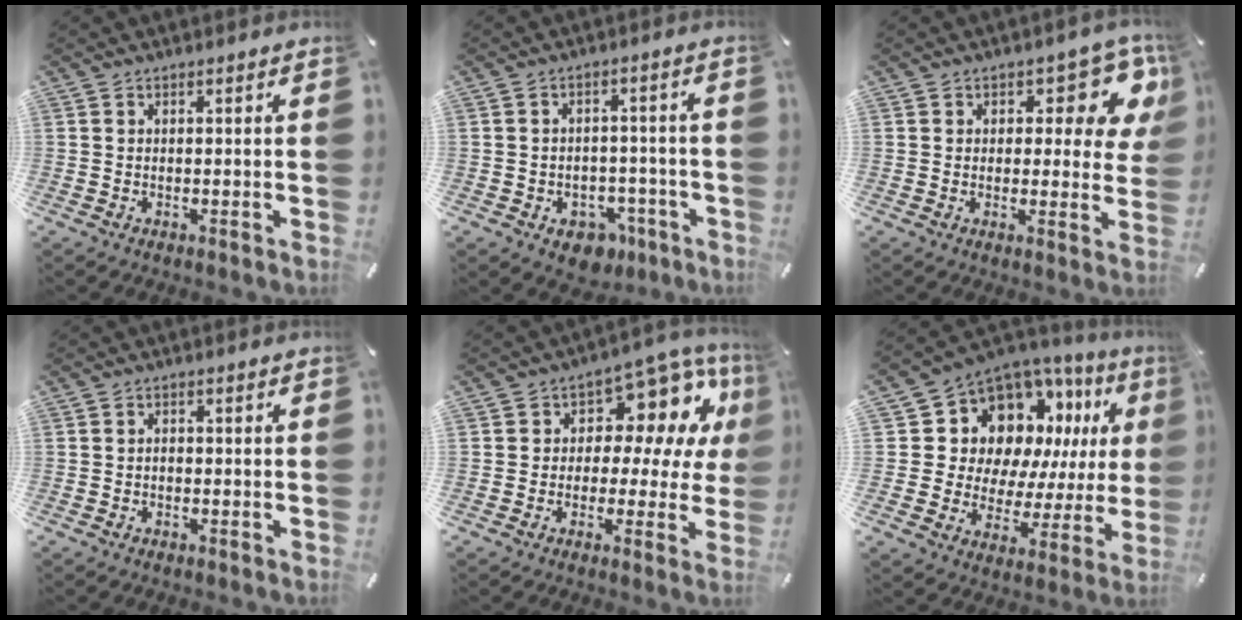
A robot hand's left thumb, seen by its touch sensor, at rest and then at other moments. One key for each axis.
{"total": 6.4, "fx": -3.4, "fy": 4.8, "fz": 2.5, "tx": -0.029, "ty": 0.029, "tz": -0.057}
{"total": 10.1, "fx": 5.1, "fy": 5.6, "fz": 6.7, "tx": -0.069, "ty": -0.030, "tz": 0.084}
{"total": 1.1, "fx": -0.4, "fy": 0.8, "fz": 0.7, "tx": -0.016, "ty": 0.003, "tz": -0.010}
{"total": 10.5, "fx": 4.8, "fy": 7.0, "fz": 6.2, "tx": -0.085, "ty": -0.042, "tz": 0.084}
{"total": 12.8, "fx": 6.8, "fy": 9.8, "fz": 4.8, "tx": -0.087, "ty": -0.075, "tz": 0.132}